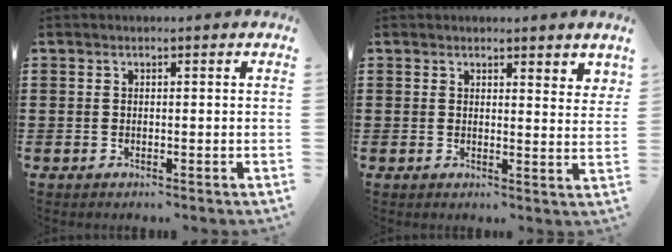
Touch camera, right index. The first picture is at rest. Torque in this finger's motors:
{"motor_torque": [0.01, 0.09, 0.20, 0.01]}